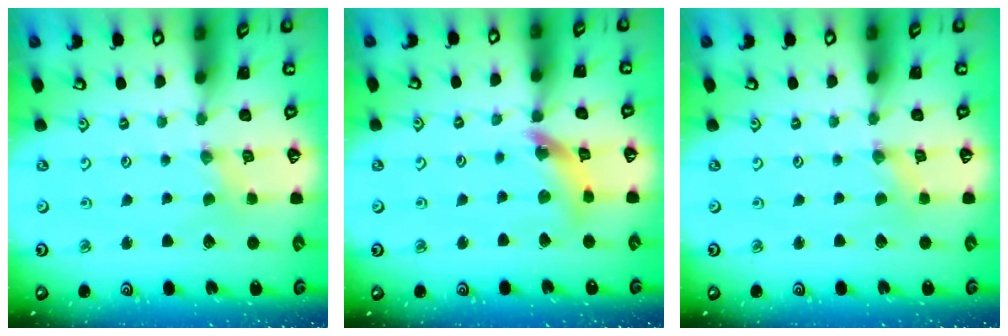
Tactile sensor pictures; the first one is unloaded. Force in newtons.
{"total": 11.3, "press": 11.2, "slide": 1.2}
{"total": 0.0}